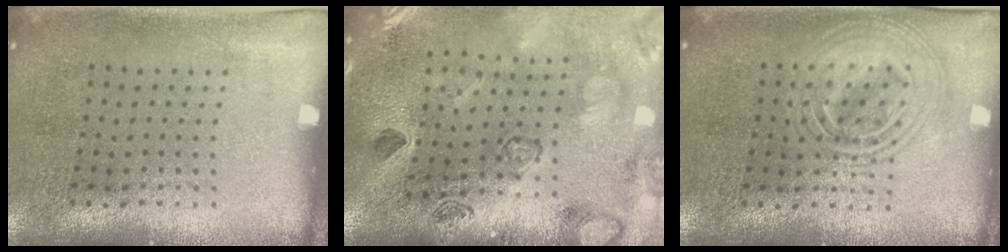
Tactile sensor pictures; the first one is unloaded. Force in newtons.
{"total": 2.3, "press": 2.3, "slide": 0.5}
{"total": 2.9, "press": 2.9, "slide": 0.4}